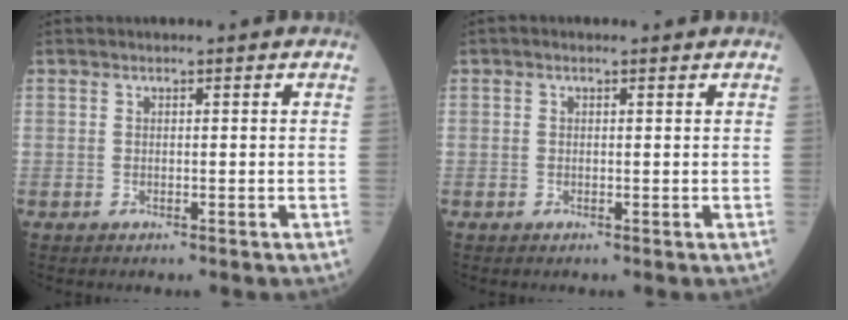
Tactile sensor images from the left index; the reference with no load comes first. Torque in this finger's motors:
{"motor_torque": [0.02, -0.05, -0.30, 0.02]}